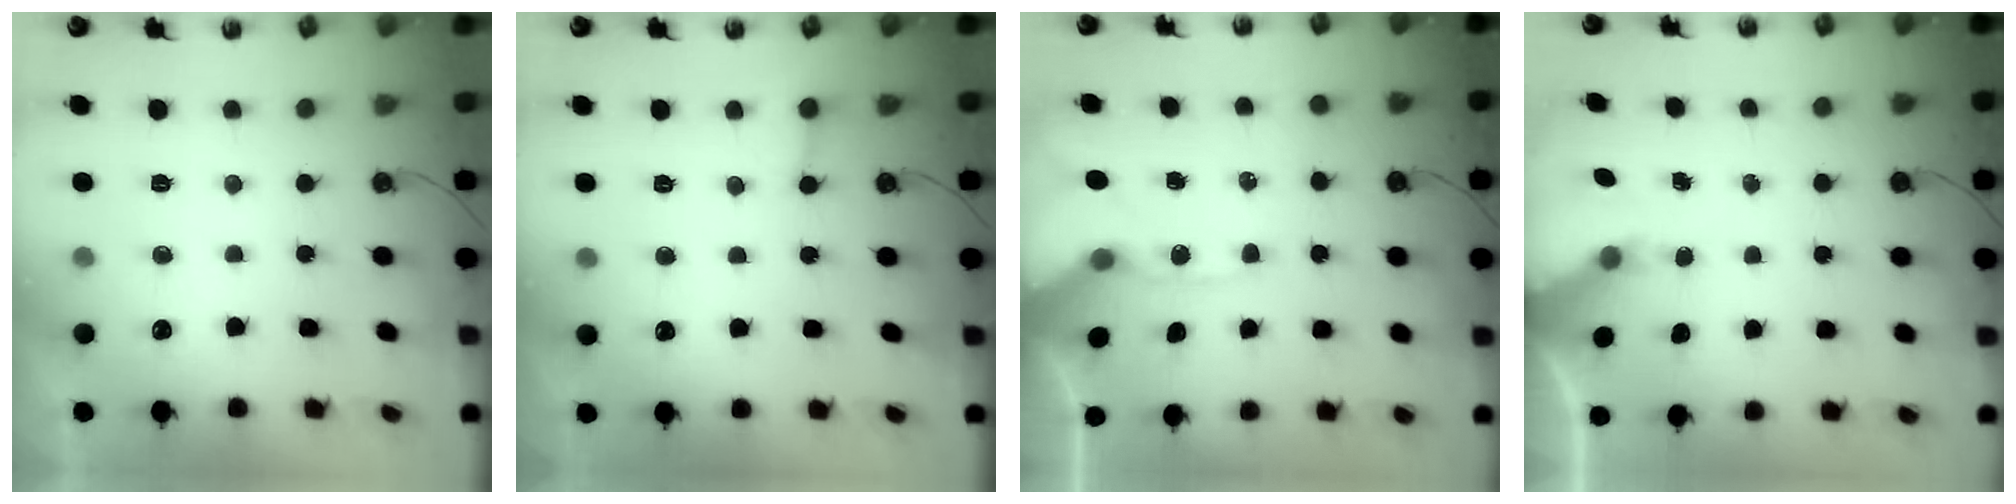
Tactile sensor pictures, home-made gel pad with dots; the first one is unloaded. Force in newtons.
{"total": 2.5, "press": 2.4, "slide": 0.5}
{"total": 12.1, "press": 12.0, "slide": 1.8}
{"total": 6.4, "press": 6.4, "slide": 0.3}